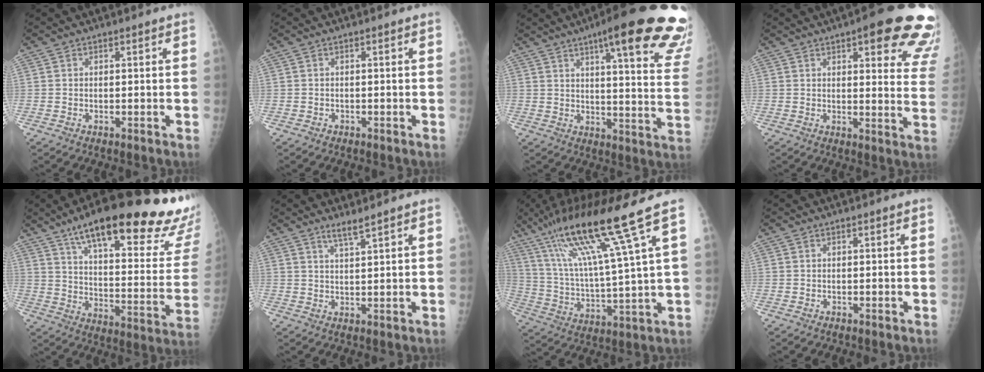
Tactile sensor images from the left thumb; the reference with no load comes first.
{"total": 0.5, "force": [-0.3, 0.4, 0.1], "torque": [0.000, 0.003, -0.005]}
{"total": 25.7, "force": [16.8, 4.0, 19.1], "torque": [-0.209, -0.063, 0.207]}
{"total": 18.8, "force": [11.5, 5.3, 13.9], "torque": [-0.128, -0.039, 0.123]}
{"total": 32.8, "force": [21.2, 8.5, 23.5], "torque": [-0.276, -0.050, 0.298]}
{"total": 2.9, "force": [2.3, -0.3, 1.7], "torque": [-0.036, -0.018, 0.047]}
{"total": 18.0, "force": [11.0, 0.0, 14.2], "torque": [-0.264, -0.036, 0.199]}
{"total": 0.0}